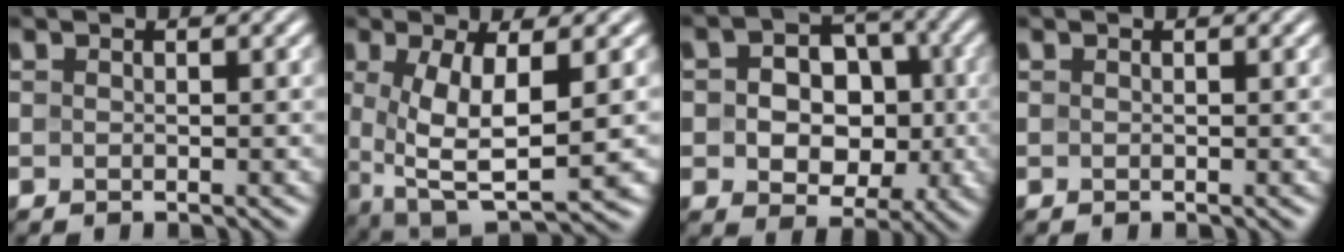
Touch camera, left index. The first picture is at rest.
{"total": 7.5, "force": [0.1, 2.6, 7.0], "torque": [-0.141, -0.011, 0.005]}
{"total": 7.8, "force": [-0.6, 6.0, 4.9], "torque": [-0.062, 0.000, -0.016]}
{"total": 0.0}